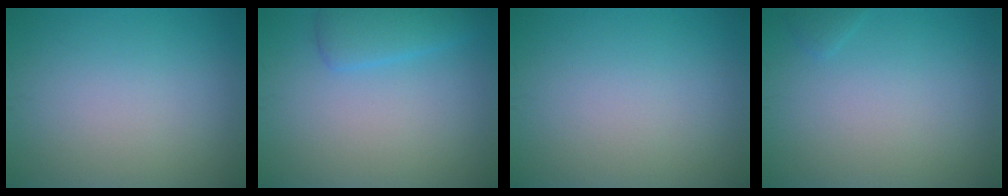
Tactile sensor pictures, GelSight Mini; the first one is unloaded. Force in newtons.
{"total": 2.6, "press": 2.6, "slide": 0.2}
{"total": 0.0}
{"total": 0.6, "press": 0.6, "slide": 0.1}